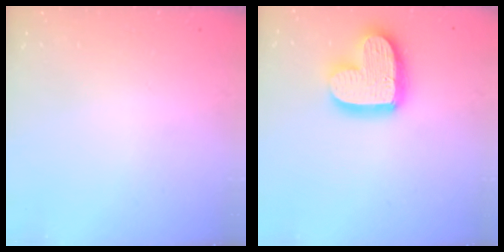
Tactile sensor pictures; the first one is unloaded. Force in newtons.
{"total": 17.1, "press": 17.1, "slide": 1.4}